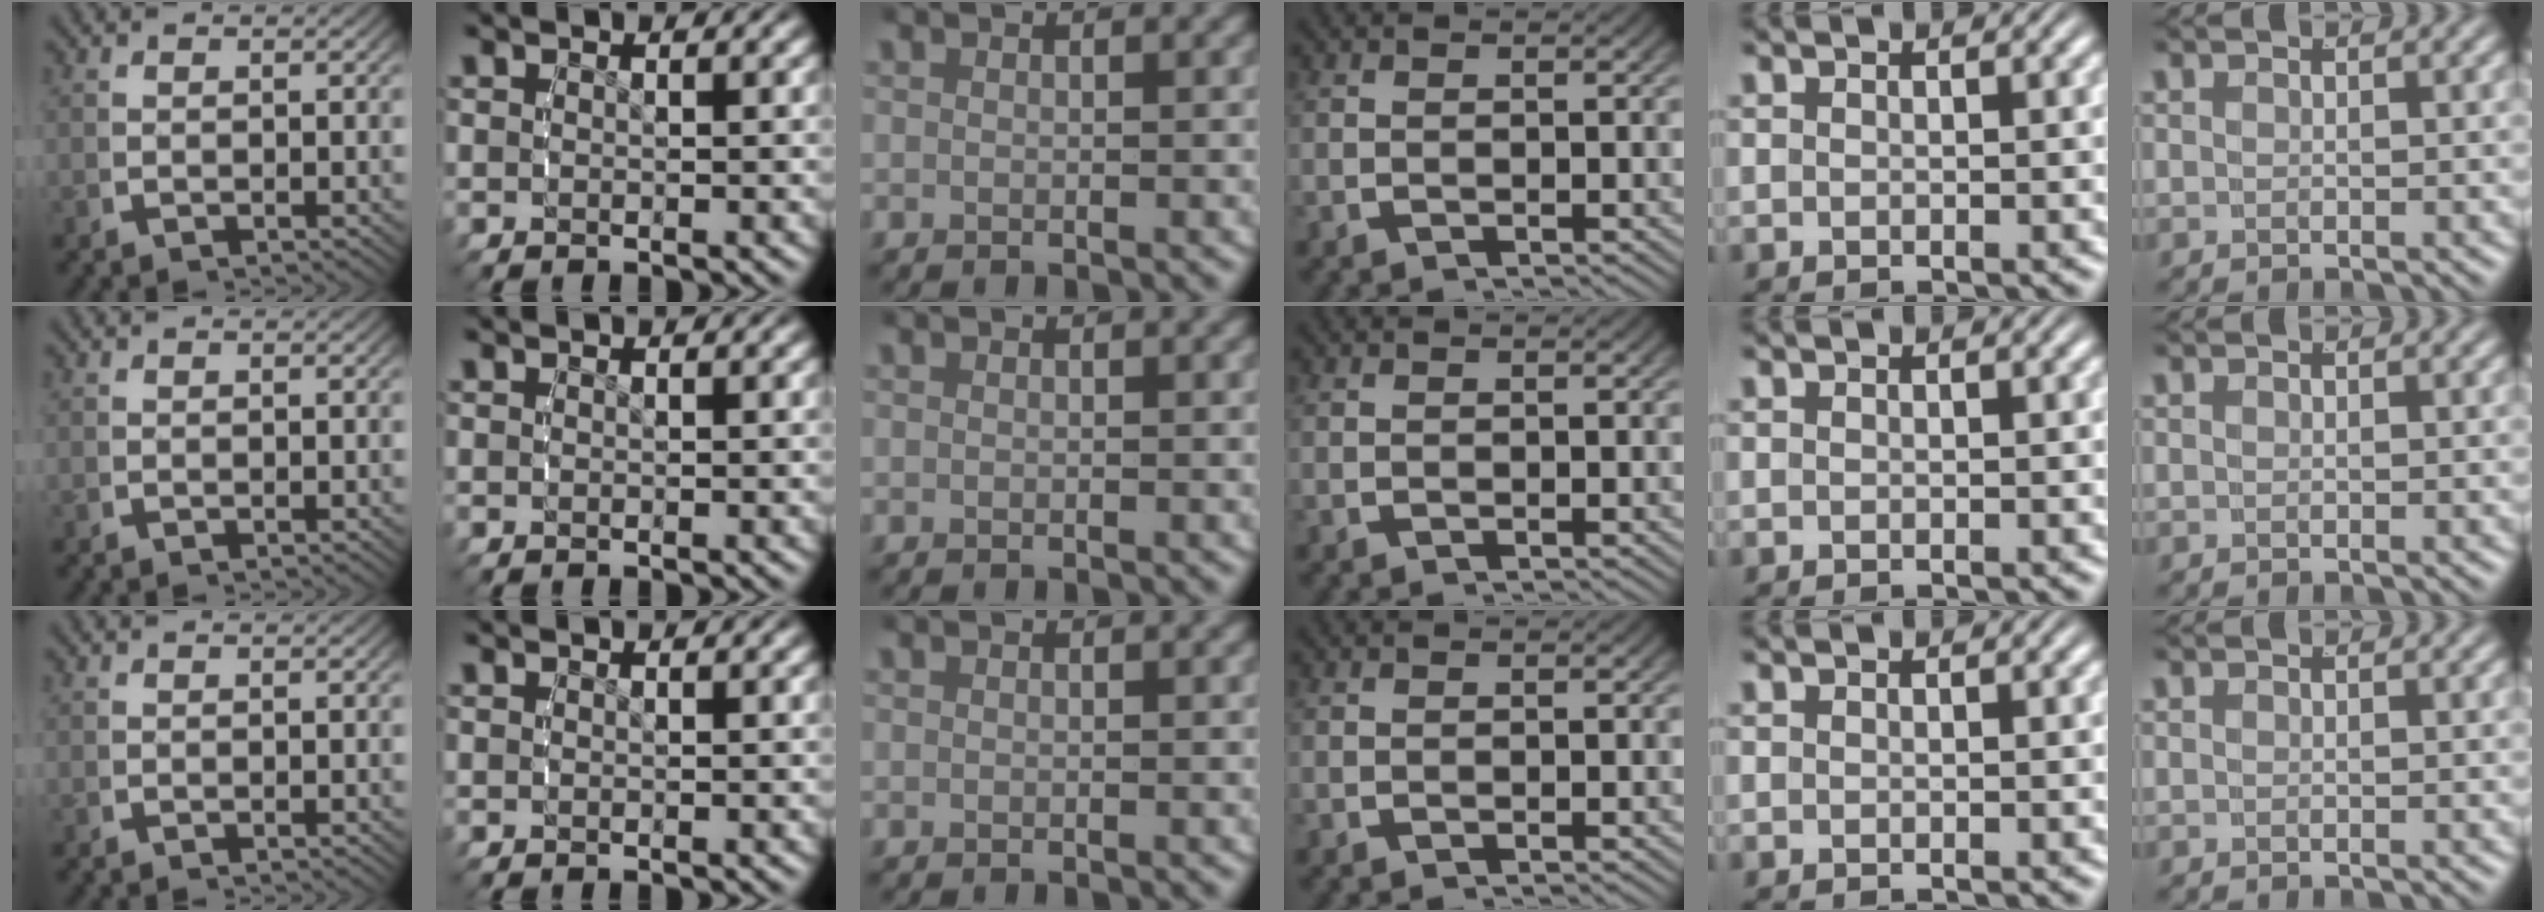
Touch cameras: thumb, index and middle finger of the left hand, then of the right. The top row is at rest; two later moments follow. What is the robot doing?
{"motion": "reach", "object": "napkin"}